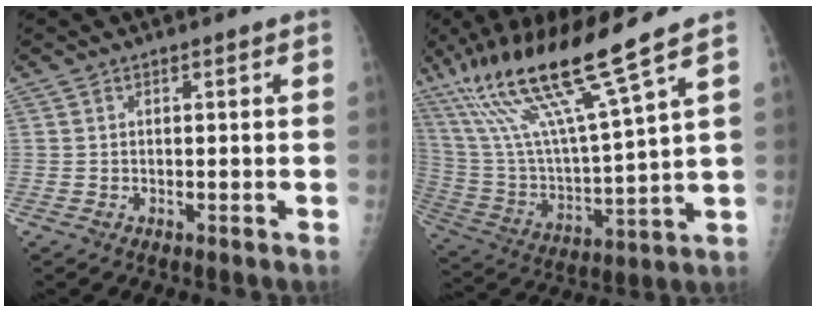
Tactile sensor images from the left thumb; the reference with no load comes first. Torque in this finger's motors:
{"motor_torque": [0.53, 0.24, 1.29, -1.48, 0.50]}